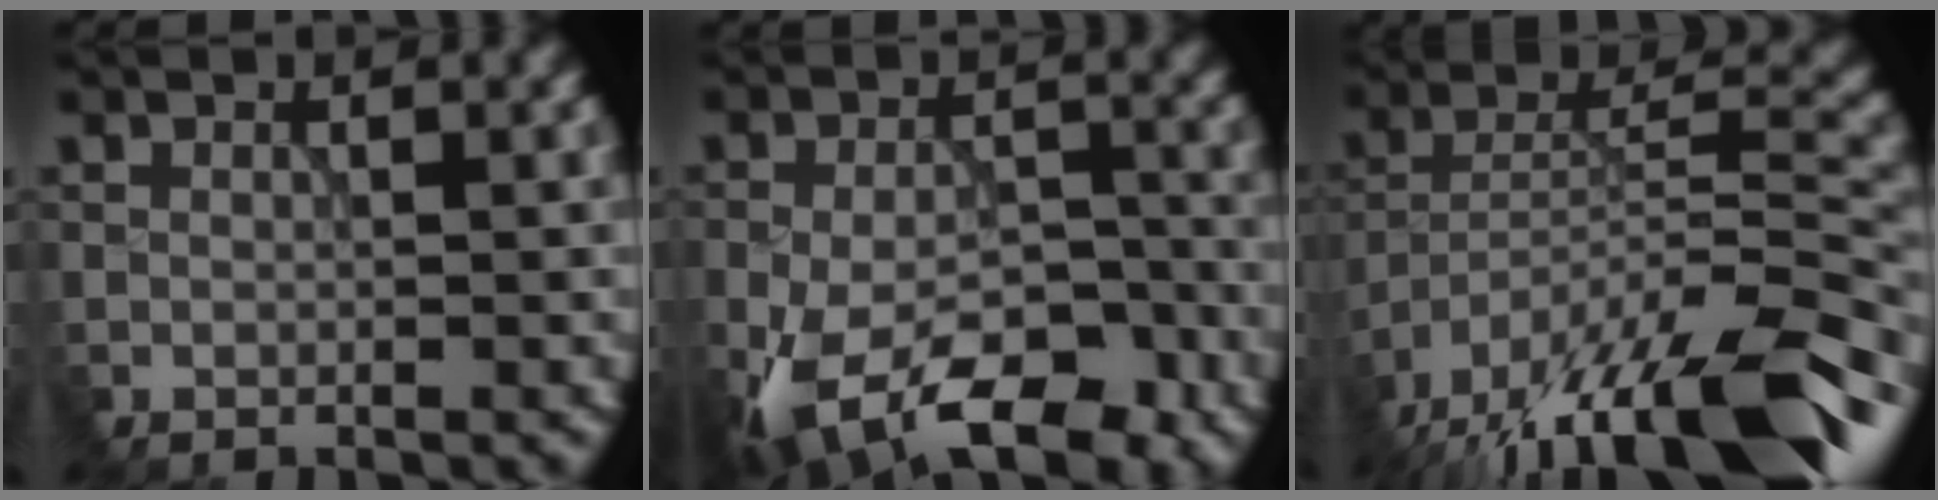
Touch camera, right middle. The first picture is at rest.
{"total": 11.8, "force": [-7.5, 5.2, 7.5], "torque": [-0.161, -0.034, -0.104]}
{"total": 17.2, "force": [-13.7, 4.2, 9.5], "torque": [-0.203, -0.008, -0.198]}